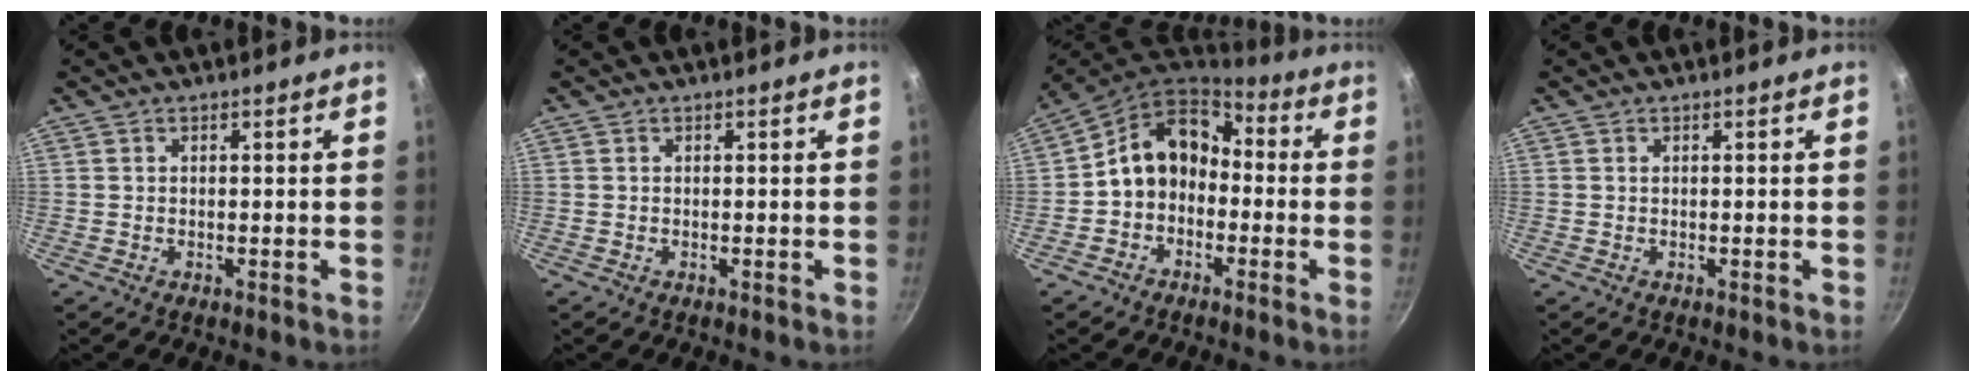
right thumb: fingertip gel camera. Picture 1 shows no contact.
{"total": 0.0}
{"total": 11.5, "force": [-1.0, 9.1, 6.9], "torque": [-0.084, 0.052, -0.037]}
{"total": 0.0}